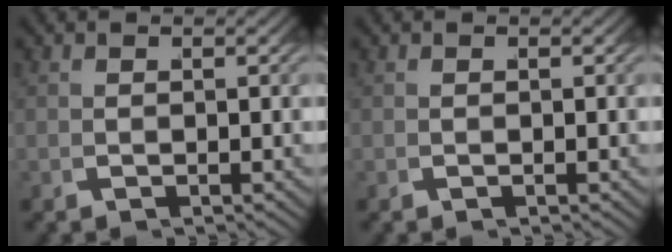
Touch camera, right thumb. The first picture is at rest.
{"total": 0.0}